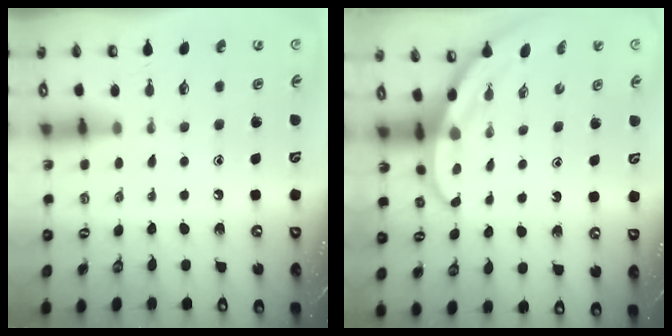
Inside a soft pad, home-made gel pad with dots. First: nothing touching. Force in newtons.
{"total": 3.1, "press": 3.1, "slide": 0.1}